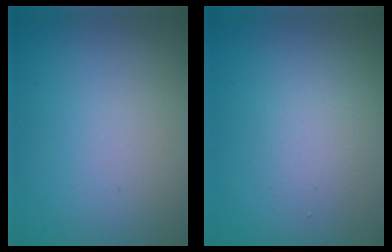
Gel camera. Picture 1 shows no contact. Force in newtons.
{"total": 2.0, "press": 2.0, "slide": 0.1}